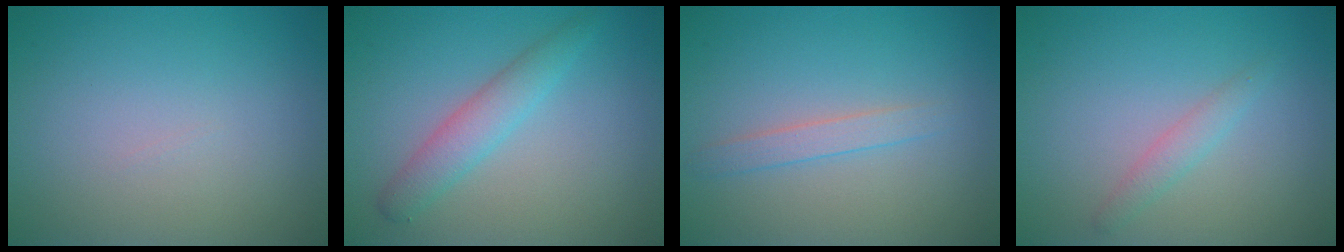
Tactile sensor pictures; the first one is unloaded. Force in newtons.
{"total": 2.8, "press": 2.8, "slide": 0.1}
{"total": 1.5, "press": 1.5, "slide": 0.1}
{"total": 1.4, "press": 1.4, "slide": 0.0}